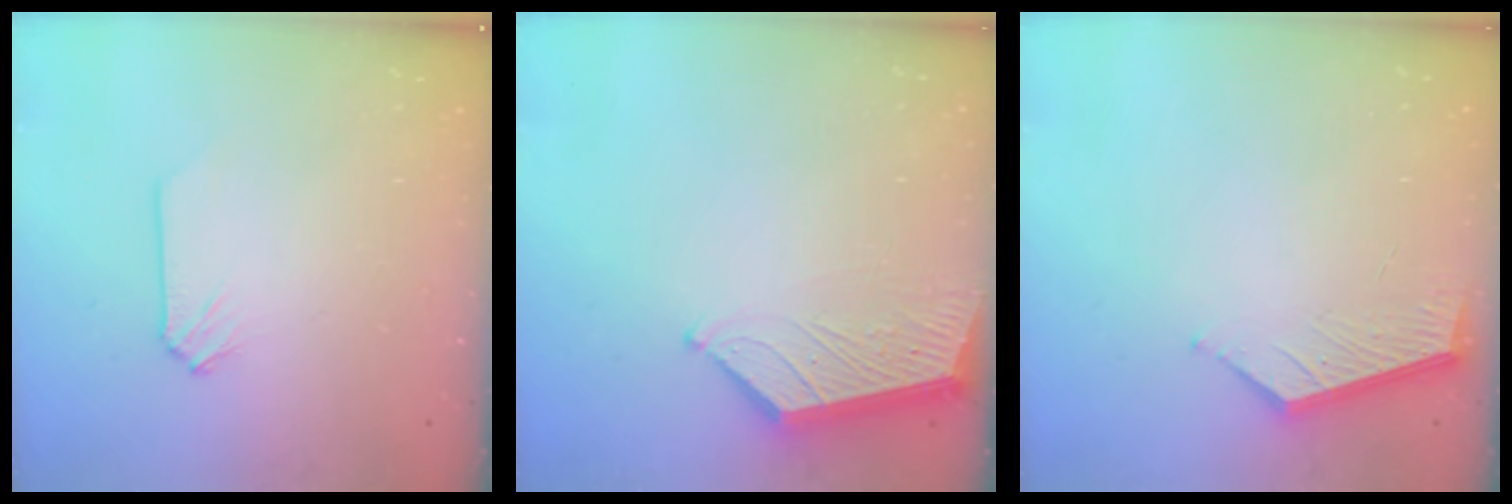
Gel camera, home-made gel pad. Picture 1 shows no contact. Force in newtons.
{"total": 6.3, "press": 6.2, "slide": 0.5}
{"total": 5.5, "press": 5.5, "slide": 0.3}